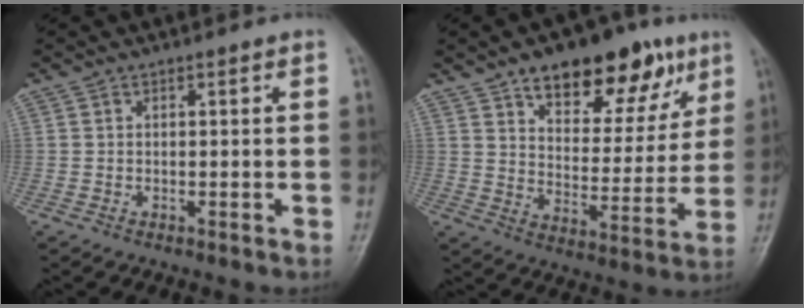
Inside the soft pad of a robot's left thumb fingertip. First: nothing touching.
{"total": 18.8, "force": [11.1, 9.4, 11.9], "torque": [-0.107, -0.041, 0.167]}